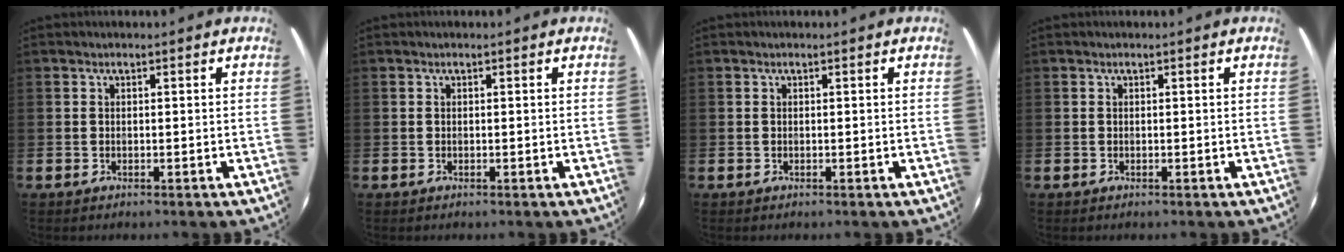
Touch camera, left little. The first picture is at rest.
{"total": 0.0}
{"total": 0.0}
{"total": 0.0}